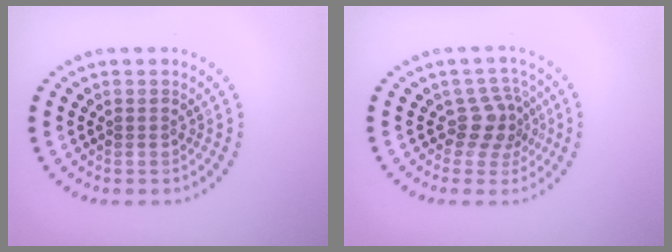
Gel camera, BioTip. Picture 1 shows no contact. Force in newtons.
{"total": 2.9, "press": 2.2, "slide": 1.9}